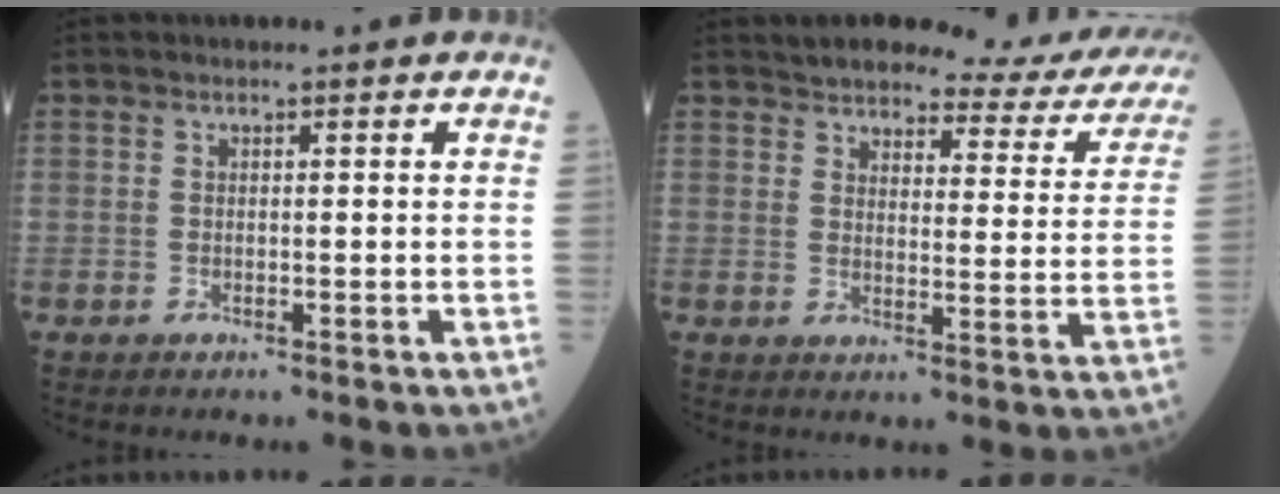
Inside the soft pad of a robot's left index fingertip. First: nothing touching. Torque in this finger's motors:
{"motor_torque": [1.06, -1.08, 0.05, 0.04]}